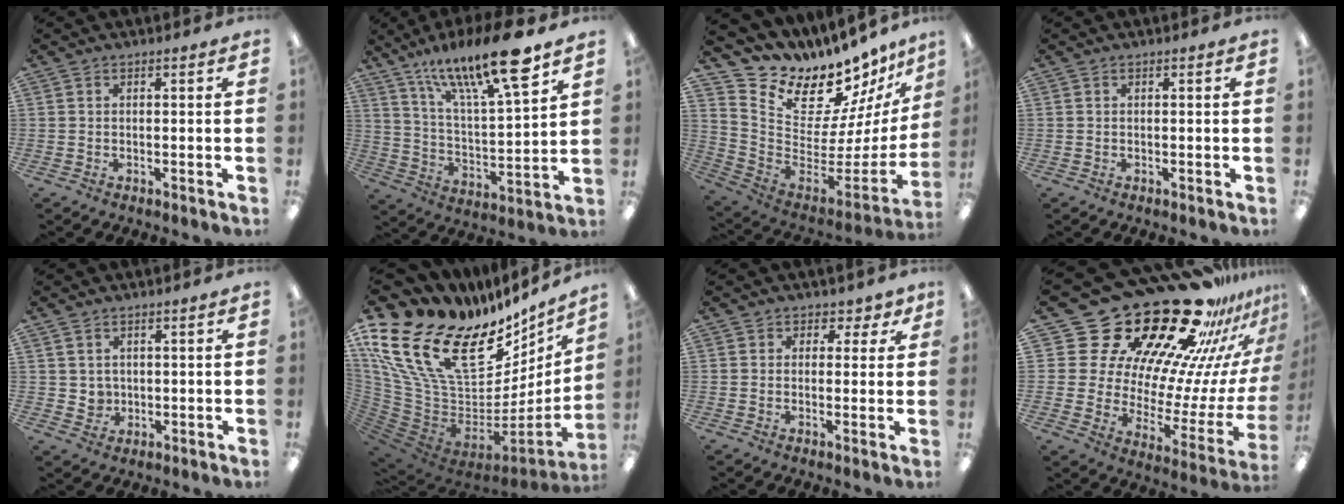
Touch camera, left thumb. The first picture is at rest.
{"total": 19.4, "force": [14.5, 3.9, 12.3], "torque": [-0.204, -0.088, 0.236]}
{"total": 13.8, "force": [11.7, 5.9, 4.1], "torque": [-0.078, -0.134, 0.211]}
{"total": 0.0}
{"total": 3.3, "force": [1.8, 2.8, 0.3], "torque": [0.001, -0.010, 0.031]}
{"total": 25.5, "force": [13.8, 13.5, 16.6], "torque": [-0.317, -0.114, 0.282]}
{"total": 3.0, "force": [1.3, 2.7, 0.6], "torque": [0.007, -0.001, 0.019]}
{"total": 34.6, "force": [25.2, 16.0, 17.4], "torque": [-0.208, -0.229, 0.479]}